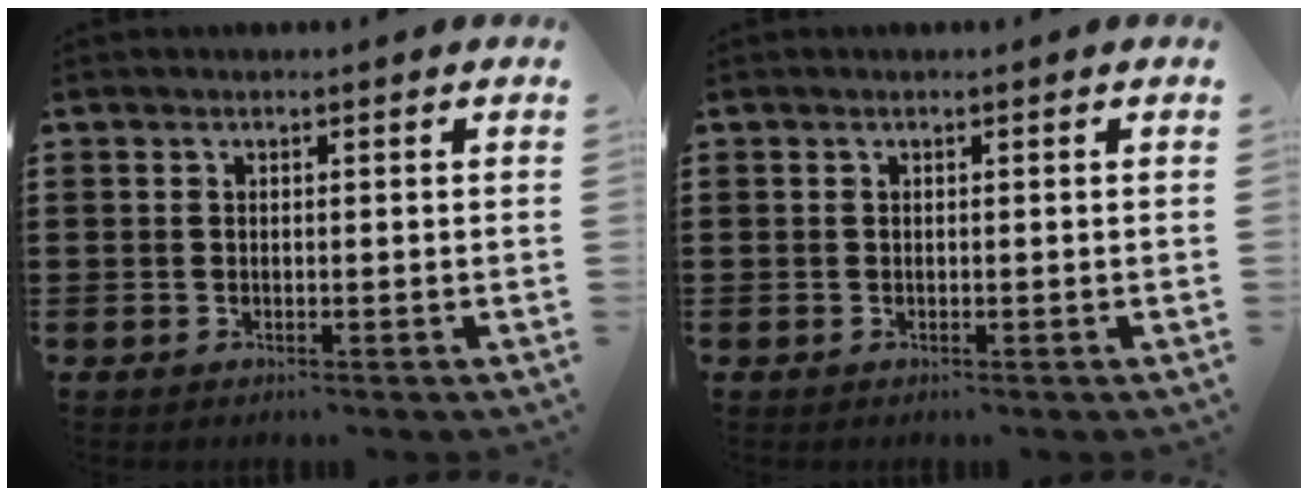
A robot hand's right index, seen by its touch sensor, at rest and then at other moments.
{"total": 0.0}